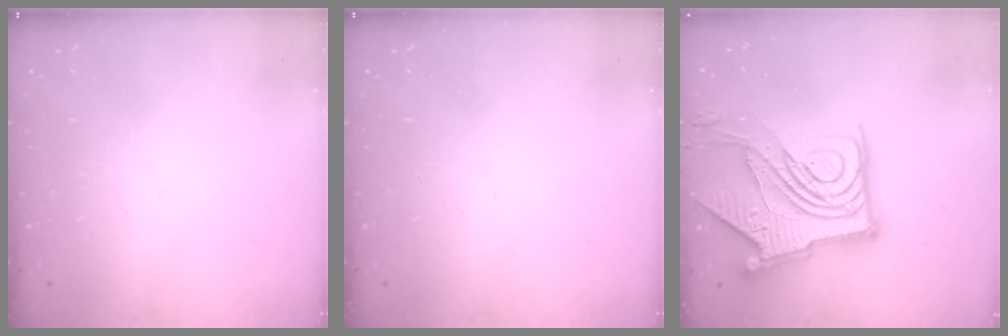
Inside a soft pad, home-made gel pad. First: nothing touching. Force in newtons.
{"total": 0.0}
{"total": 20.6, "press": 20.4, "slide": 2.3}